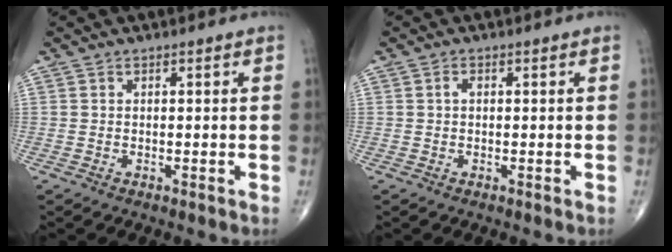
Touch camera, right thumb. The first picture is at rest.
{"total": 1.0, "force": [0.1, 0.6, 0.7], "torque": [-0.011, 0.002, -0.001]}